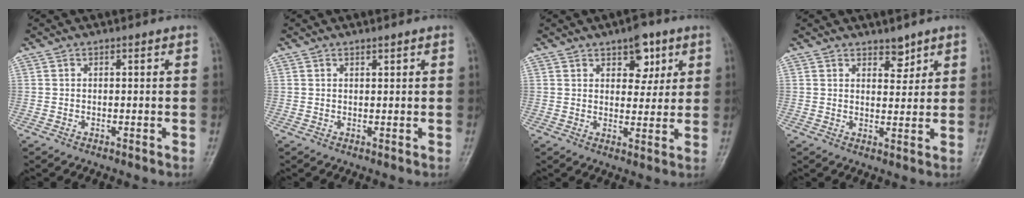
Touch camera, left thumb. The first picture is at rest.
{"total": 0.8, "force": [0.6, 0.2, 0.5], "torque": [-0.006, -0.004, 0.011]}
{"total": 6.9, "force": [3.7, 3.9, 4.3], "torque": [-0.026, -0.016, 0.048]}
{"total": 3.3, "force": [2.5, 1.7, 1.3], "torque": [-0.002, -0.019, 0.040]}